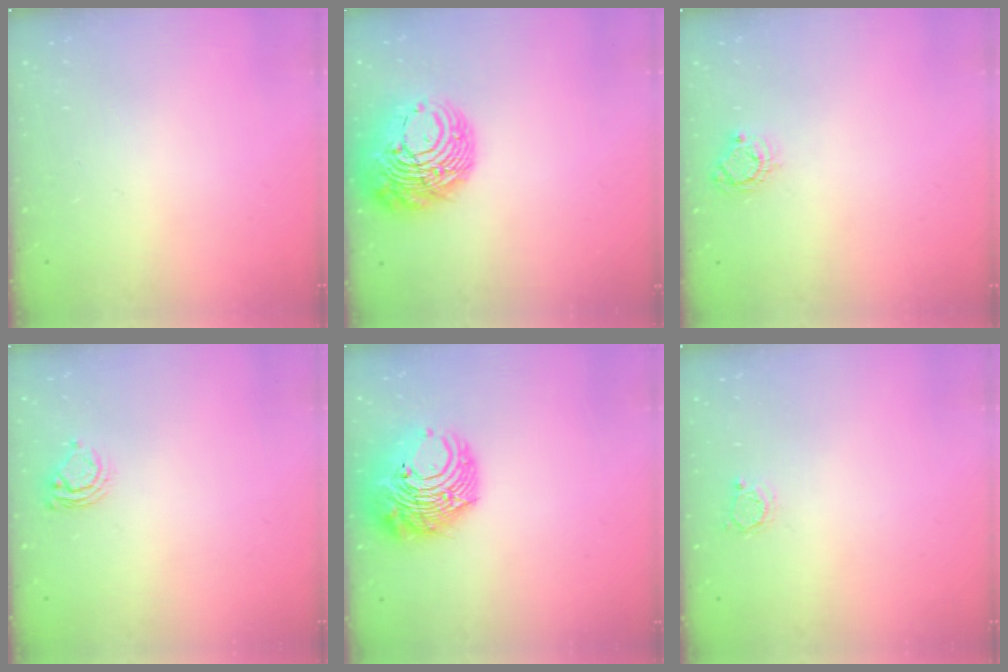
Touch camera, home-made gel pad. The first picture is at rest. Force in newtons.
{"total": 16.9, "press": 16.8, "slide": 1.7}
{"total": 5.5, "press": 5.5, "slide": 0.2}
{"total": 5.1, "press": 5.1, "slide": 0.5}
{"total": 14.6, "press": 14.5, "slide": 1.7}
{"total": 2.2, "press": 2.1, "slide": 0.4}